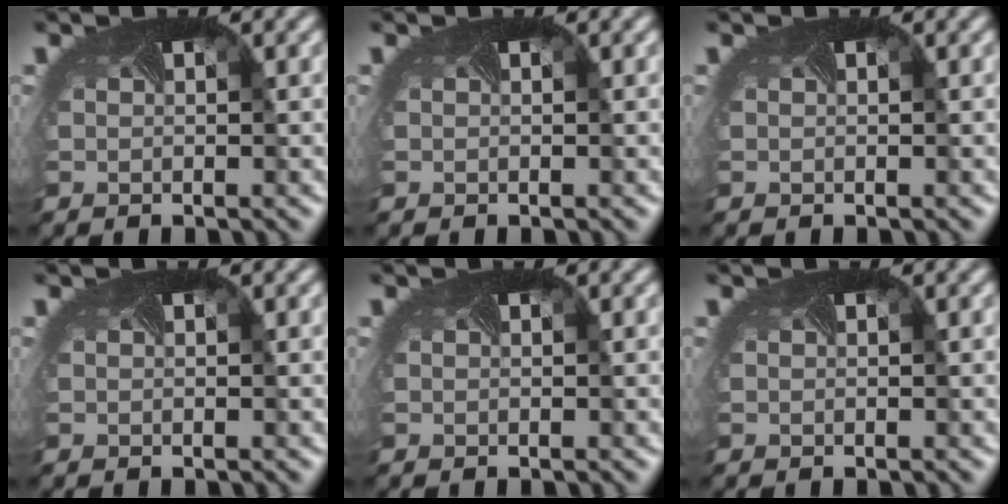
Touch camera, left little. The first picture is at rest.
{"total": 0.0}
{"total": 0.0}
{"total": 0.0}
{"total": 0.0}
{"total": 0.0}